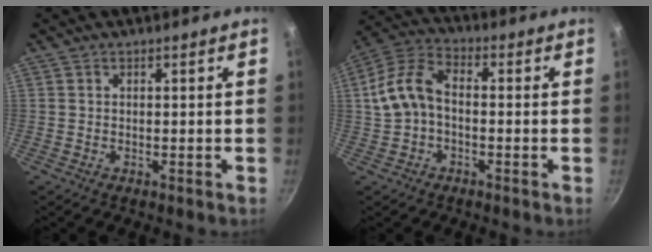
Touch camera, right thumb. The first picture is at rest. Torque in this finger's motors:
{"motor_torque": [-0.19, 0.40, -0.18, -0.06, 0.01]}